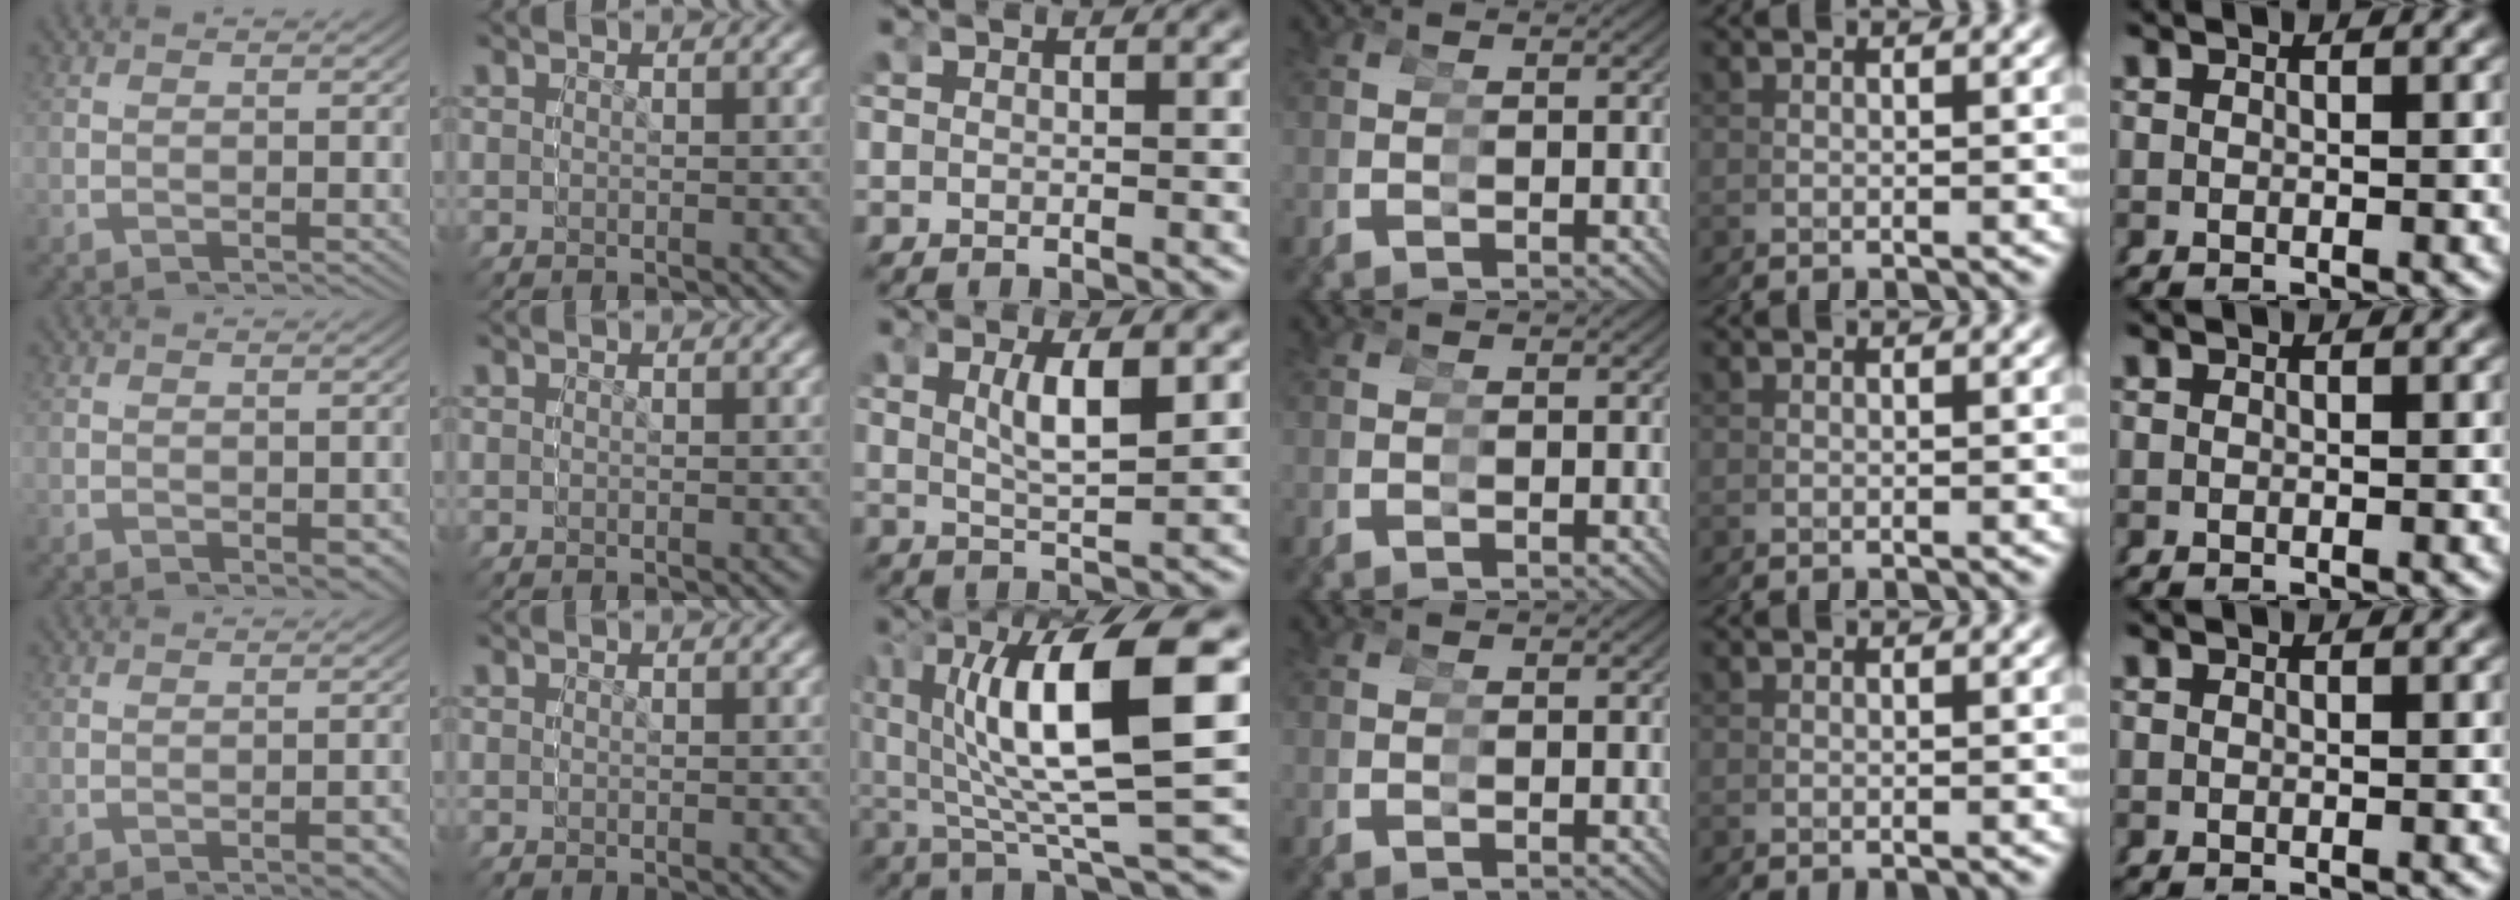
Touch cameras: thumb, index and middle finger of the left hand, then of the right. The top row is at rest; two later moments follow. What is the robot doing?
{"motion": "grasp_and_lifting", "object": "cubes"}